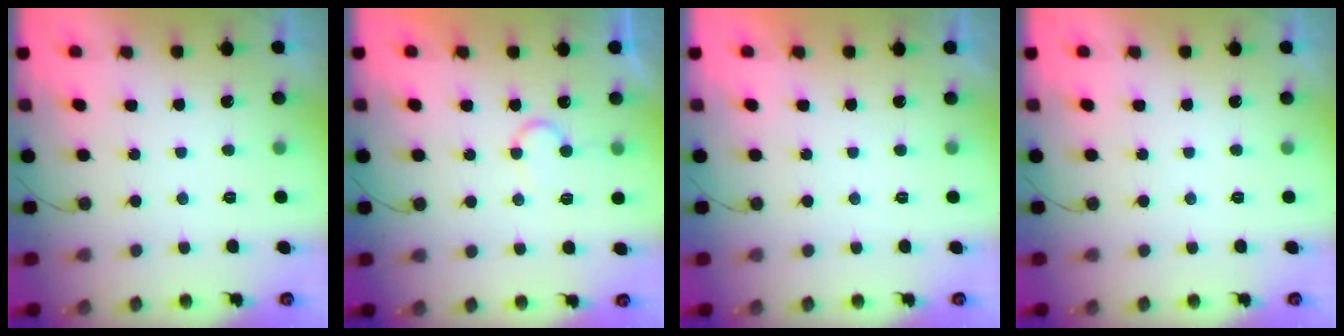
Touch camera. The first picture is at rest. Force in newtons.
{"total": 7.5, "press": 7.4, "slide": 0.6}
{"total": 2.0, "press": 2.0, "slide": 0.1}
{"total": 0.0}